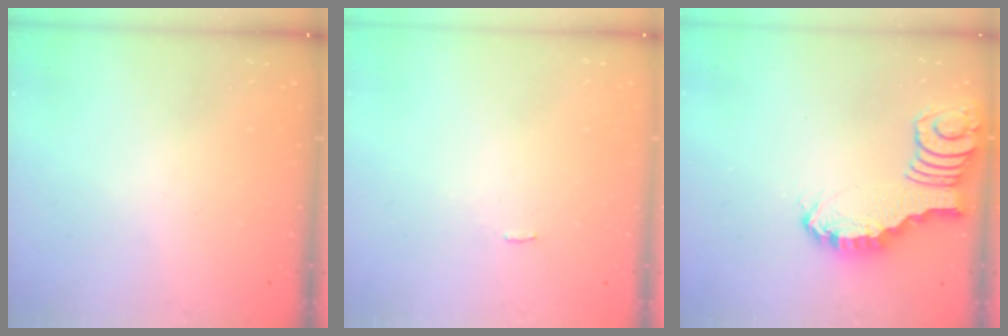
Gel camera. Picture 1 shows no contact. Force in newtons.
{"total": 0.0}
{"total": 2.4, "press": 2.4, "slide": 0.2}